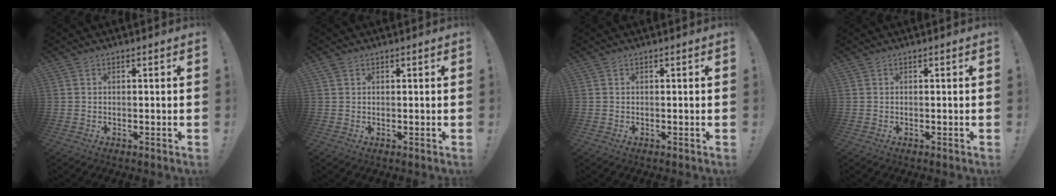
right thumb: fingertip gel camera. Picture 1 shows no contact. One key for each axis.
{"total": 0.9, "fx": 0.6, "fy": 0.6, "fz": 0.3, "tx": -0.004, "ty": -0.001, "tz": 0.011}
{"total": 0.0}
{"total": 0.0}